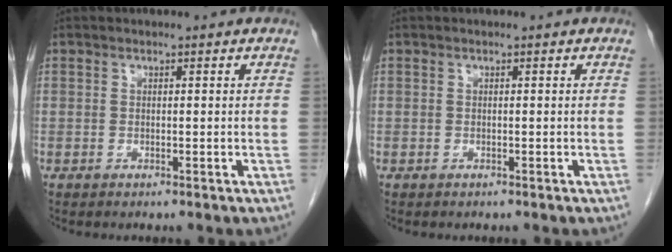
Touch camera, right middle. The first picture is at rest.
{"total": 0.0}